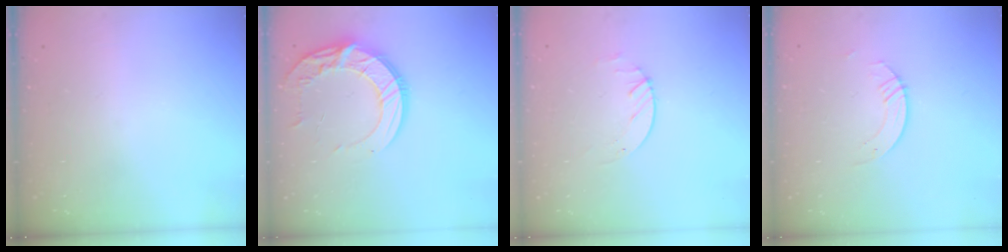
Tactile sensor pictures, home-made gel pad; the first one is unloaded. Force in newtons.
{"total": 13.6, "press": 13.5, "slide": 1.2}
{"total": 1.7, "press": 1.7, "slide": 0.2}
{"total": 2.2, "press": 2.2, "slide": 0.2}